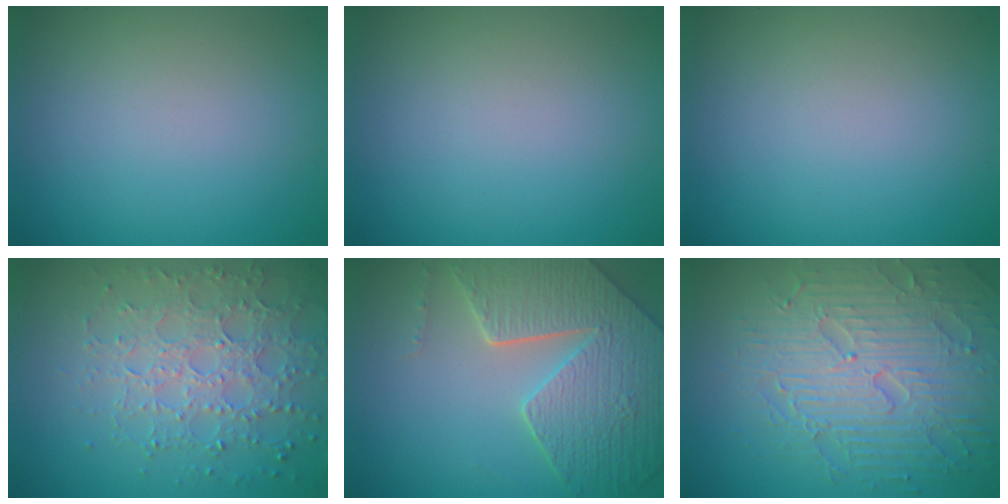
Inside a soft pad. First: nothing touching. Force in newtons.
{"total": 0.0}
{"total": 0.0}
{"total": 5.5, "press": 4.7, "slide": 2.8}
{"total": 8.5, "press": 6.1, "slide": 5.8}
{"total": 8.2, "press": 6.1, "slide": 5.5}